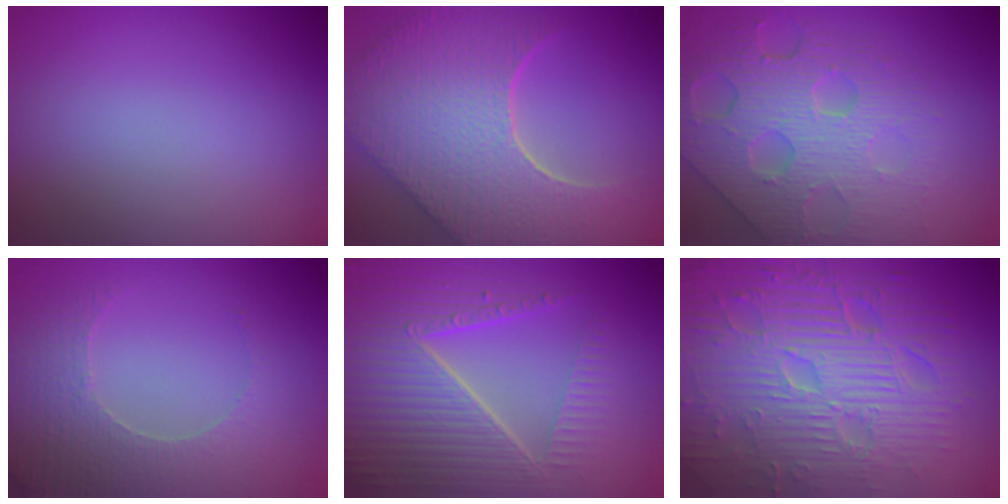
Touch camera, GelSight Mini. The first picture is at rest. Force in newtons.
{"total": 10.3, "press": 7.4, "slide": 7.2}
{"total": 6.8, "press": 5.4, "slide": 4.2}
{"total": 3.8, "press": 3.6, "slide": 1.2}
{"total": 8.4, "press": 6.1, "slide": 5.8}
{"total": 12.0, "press": 7.8, "slide": 9.1}